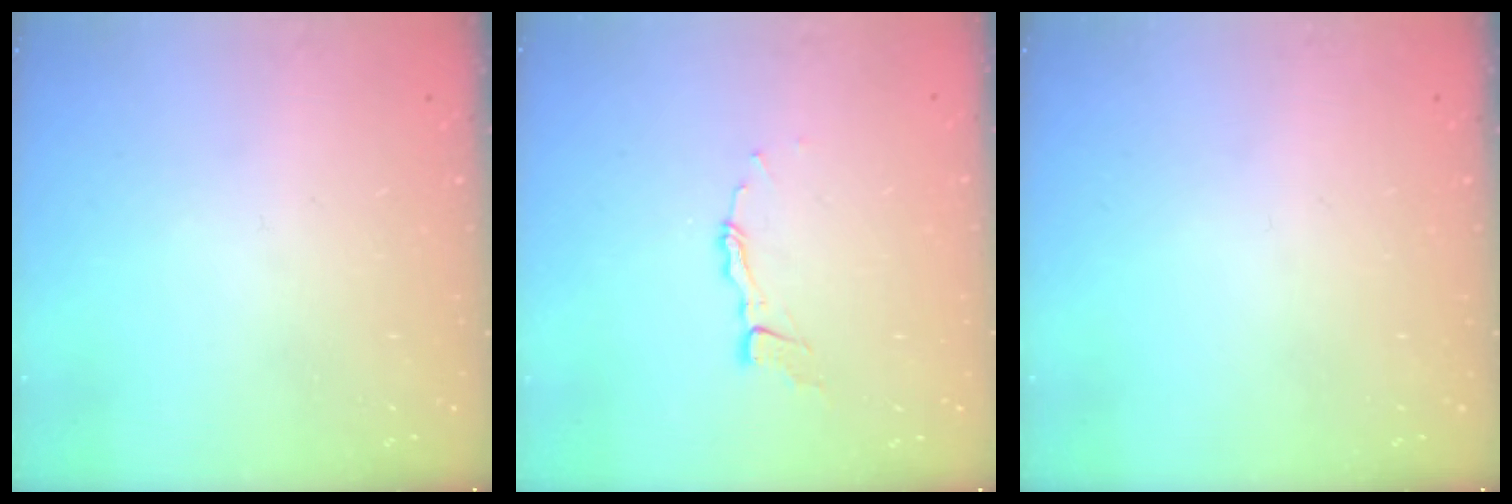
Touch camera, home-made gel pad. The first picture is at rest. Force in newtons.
{"total": 3.3, "press": 3.3, "slide": 0.3}
{"total": 0.0}